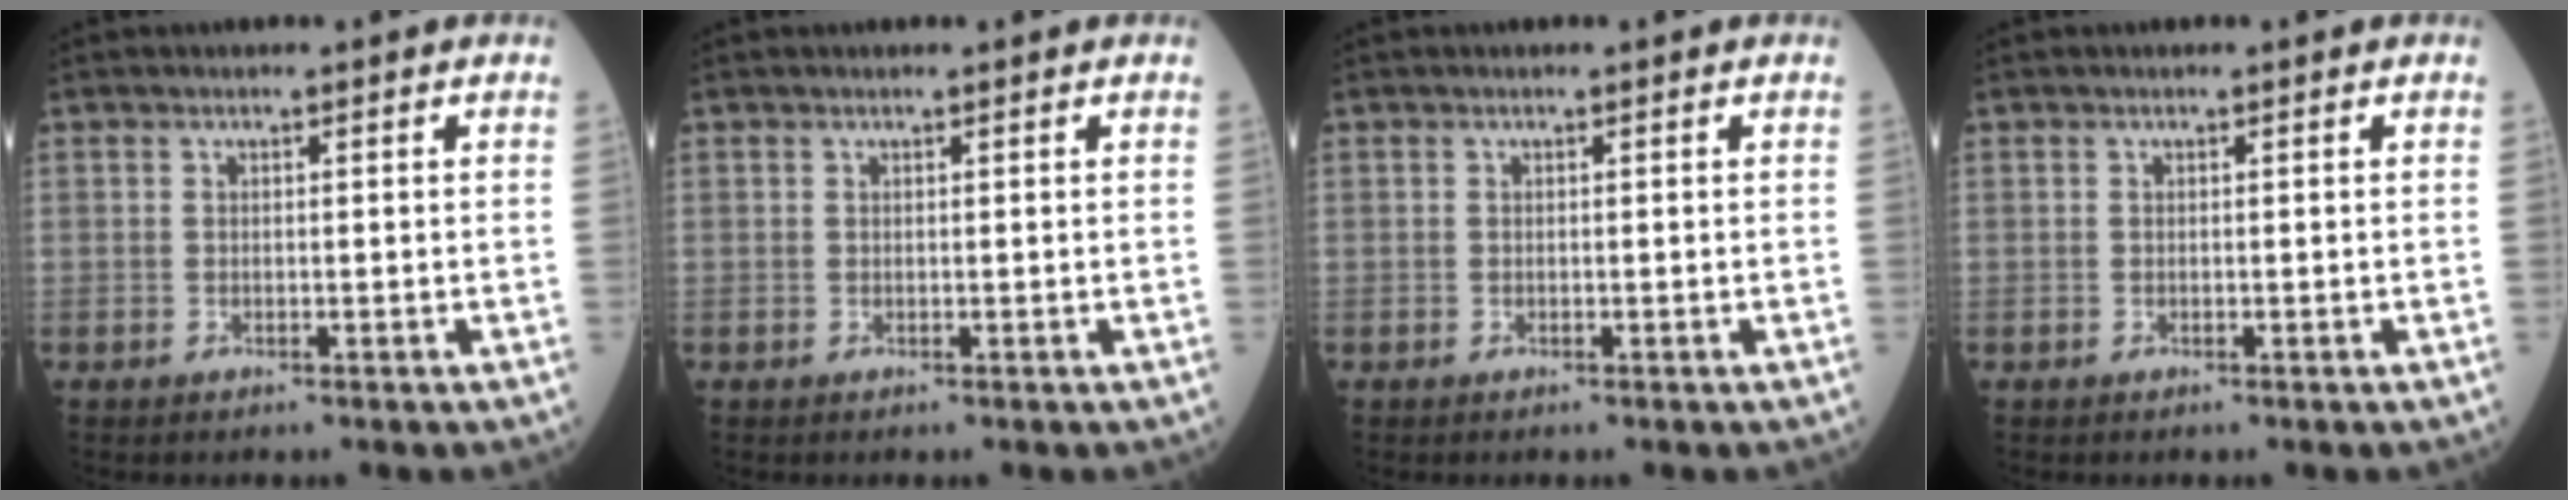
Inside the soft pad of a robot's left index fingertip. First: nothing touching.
{"total": 0.0}
{"total": 0.0}
{"total": 0.0}